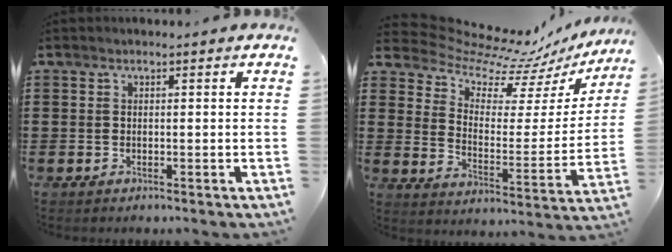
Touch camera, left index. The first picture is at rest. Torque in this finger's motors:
{"motor_torque": [1.08, -1.06, 0.08, -0.04]}